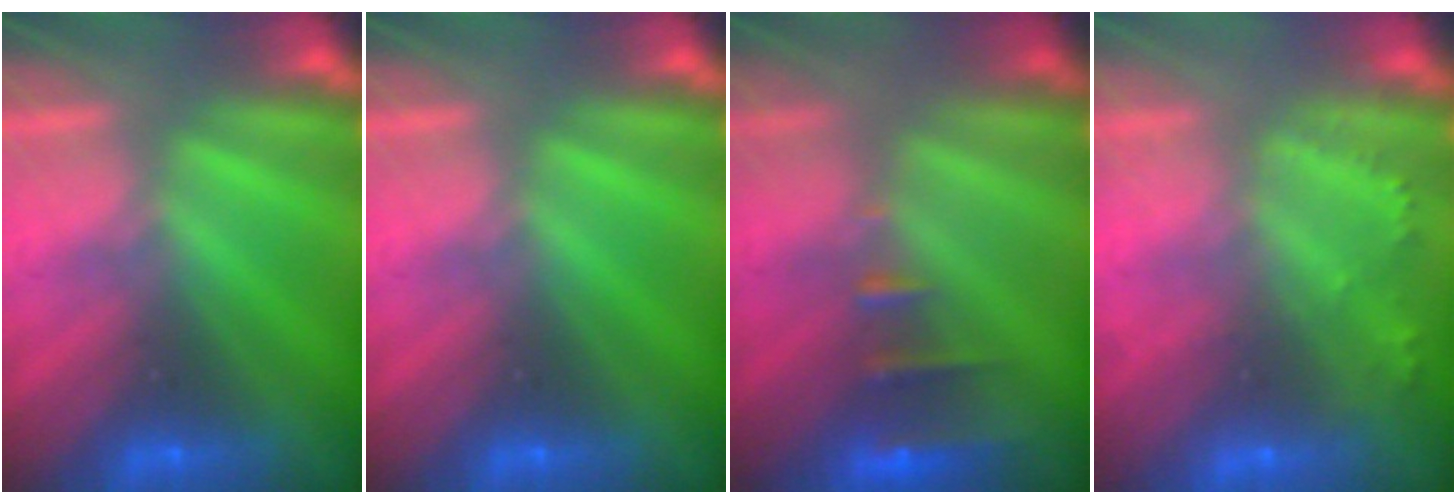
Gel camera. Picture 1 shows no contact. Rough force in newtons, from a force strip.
{"total": 0.0}
{"total": 2.4}
{"total": 2.2}